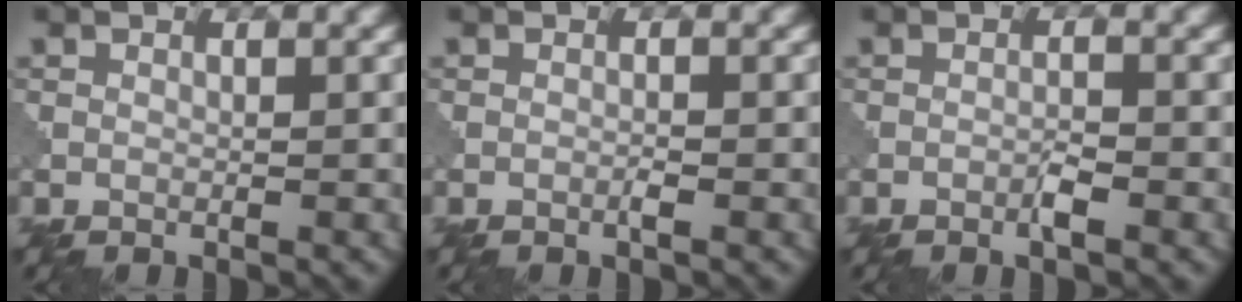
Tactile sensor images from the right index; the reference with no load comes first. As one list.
[{"total": 0.7, "force": [-0.4, 0.0, 0.6], "torque": [-0.012, 0.001, -0.009]}, {"total": 1.4, "force": [-0.8, 0.2, 1.2], "torque": [-0.021, 0.003, -0.017]}]